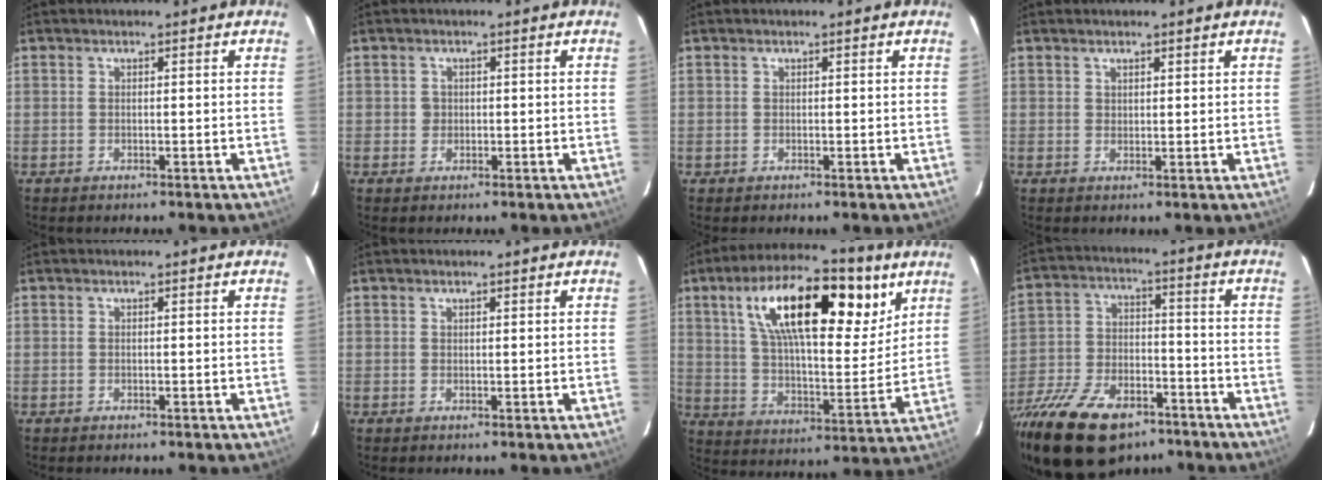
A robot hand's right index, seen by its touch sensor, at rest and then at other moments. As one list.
[{"total": 1.4, "force": [0.2, 1.4, 0.1], "torque": [0.003, 0.003, 0.005]}, {"total": 0.6, "force": [0.0, 0.6, -0.1], "torque": [0.003, 0.004, 0.000]}, {"total": 1.5, "force": [1.1, 0.9, 0.4], "torque": [-0.003, 0.003, 0.019]}, {"total": 0.0}, {"total": 0.7, "force": [0.6, 0.3, 0.2], "torque": [-0.004, 0.003, 0.010]}, {"total": 25.0, "force": [11.8, 10.2, 19.5], "torque": [-0.332, 0.032, 0.190]}, {"total": 22.8, "force": [-15.1, 11.7, 12.4], "torque": [-0.270, -0.025, -0.250]}]